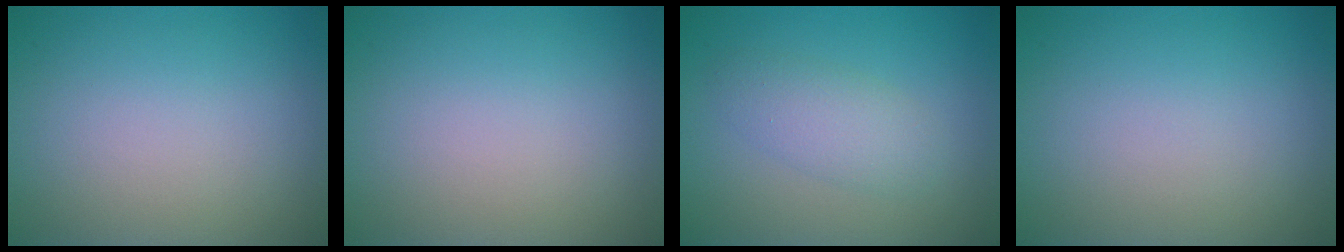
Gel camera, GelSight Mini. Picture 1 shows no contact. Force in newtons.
{"total": 0.0}
{"total": 2.8, "press": 2.8, "slide": 0.1}
{"total": 0.0}